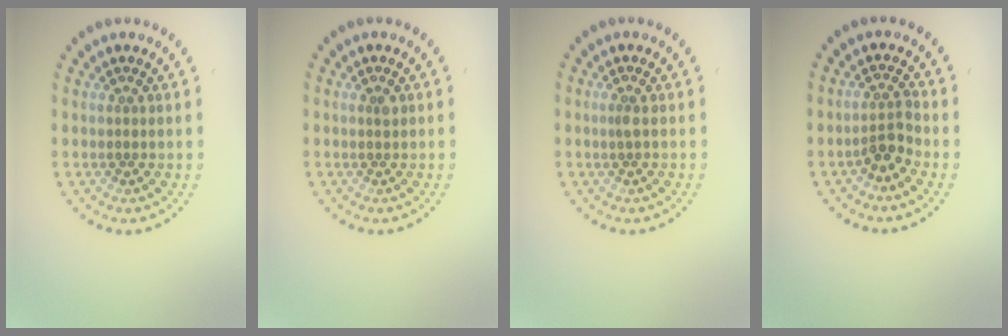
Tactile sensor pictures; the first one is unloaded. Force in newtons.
{"total": 0.6, "press": 0.4, "slide": 0.4}
{"total": 0.7, "press": 0.5, "slide": 0.4}
{"total": 2.3, "press": 1.8, "slide": 1.4}